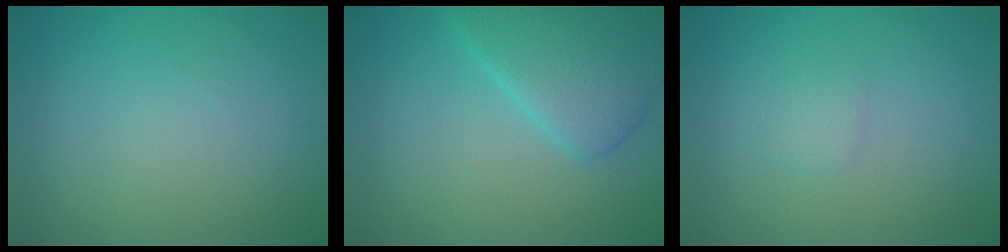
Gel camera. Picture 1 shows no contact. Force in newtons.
{"total": 4.9, "press": 4.9, "slide": 0.1}
{"total": 1.0, "press": 1.0, "slide": 0.1}